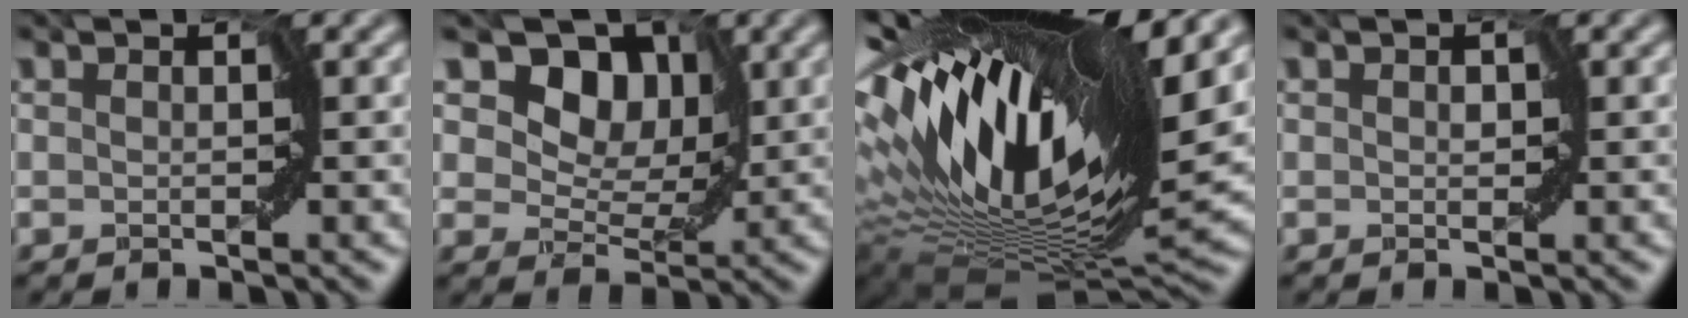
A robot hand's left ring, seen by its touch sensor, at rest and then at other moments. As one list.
[{"total": 11.1, "force": [6.1, 7.3, 5.8], "torque": [-0.081, 0.023, 0.081]}, {"total": 18.6, "force": [6.8, 5.9, 16.3], "torque": [-0.301, 0.017, 0.117]}, {"total": 1.0, "force": [0.4, 0.7, 0.6], "torque": [0.002, 0.001, -0.004]}]